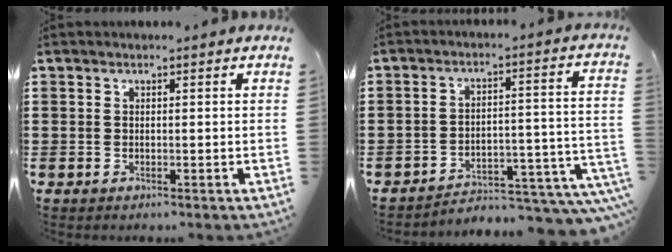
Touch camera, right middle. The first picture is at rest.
{"total": 4.0, "force": [-3.5, 0.5, 1.8], "torque": [-0.036, -0.018, -0.073]}